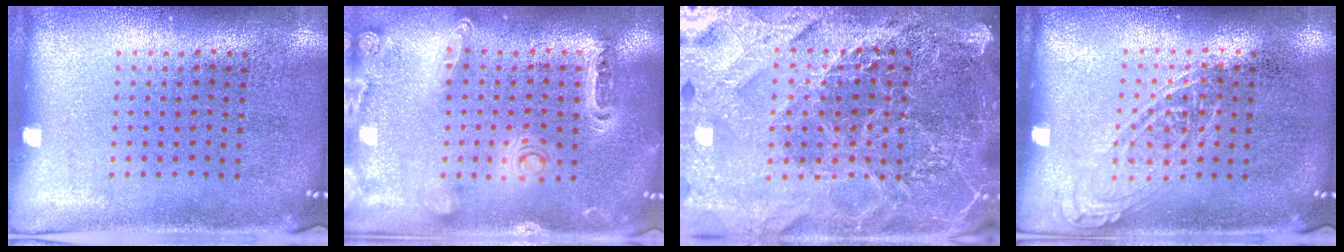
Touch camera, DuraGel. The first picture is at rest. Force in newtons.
{"total": 1.4, "press": 1.4, "slide": 0.4}
{"total": 5.4, "press": 4.9, "slide": 2.4}
{"total": 0.8, "press": 0.8, "slide": 0.1}